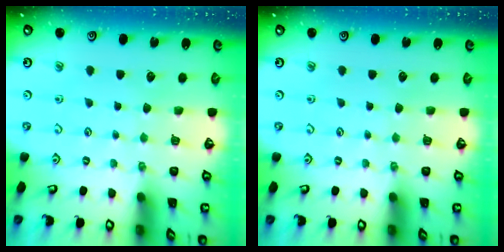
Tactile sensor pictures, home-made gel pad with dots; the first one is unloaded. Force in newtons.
{"total": 0.0}